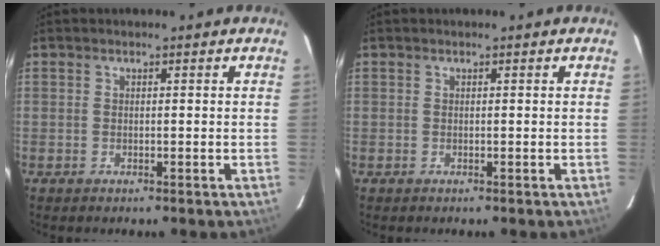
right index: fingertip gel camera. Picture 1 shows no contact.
{"total": 0.0}